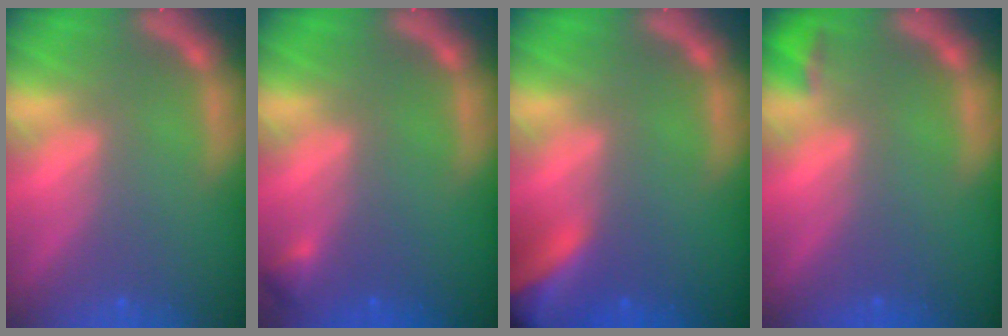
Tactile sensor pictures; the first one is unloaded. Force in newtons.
{"total": 0.9}
{"total": 9.4}
{"total": 1.4}